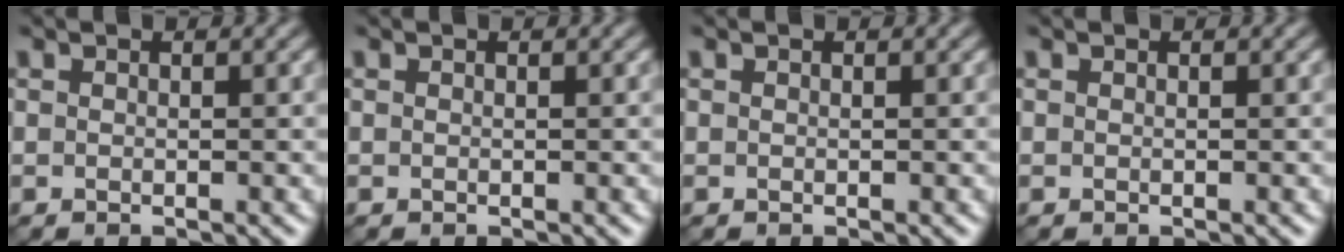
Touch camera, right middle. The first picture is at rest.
{"total": 0.0}
{"total": 0.0}
{"total": 0.0}